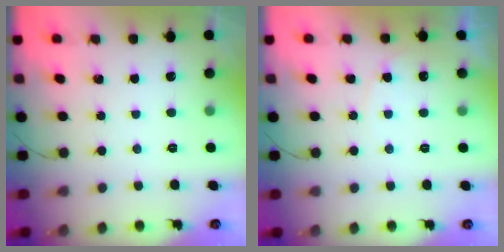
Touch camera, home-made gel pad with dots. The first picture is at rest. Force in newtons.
{"total": 5.6, "press": 5.5, "slide": 0.4}